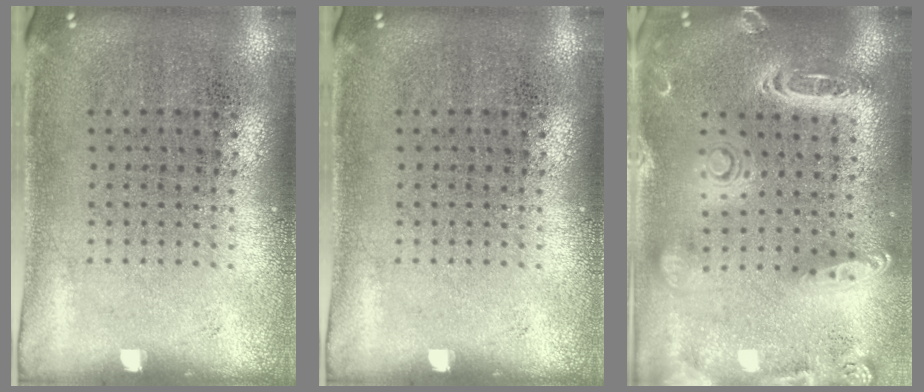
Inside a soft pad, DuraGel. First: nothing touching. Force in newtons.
{"total": 0.0}
{"total": 2.5, "press": 2.2, "slide": 1.1}